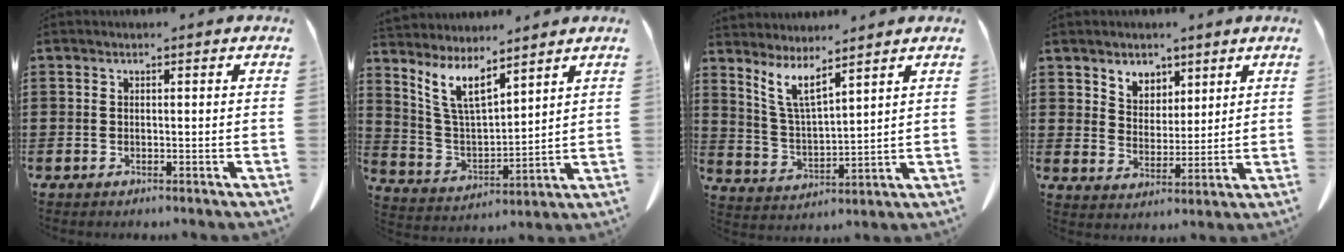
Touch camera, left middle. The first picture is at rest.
{"total": 7.7, "force": [5.7, 2.1, 4.6], "torque": [-0.110, -0.025, 0.105]}
{"total": 5.8, "force": [4.5, 0.5, 3.7], "torque": [-0.086, -0.027, 0.079]}
{"total": 4.7, "force": [3.8, 2.7, 0.3], "torque": [-0.024, -0.005, 0.073]}